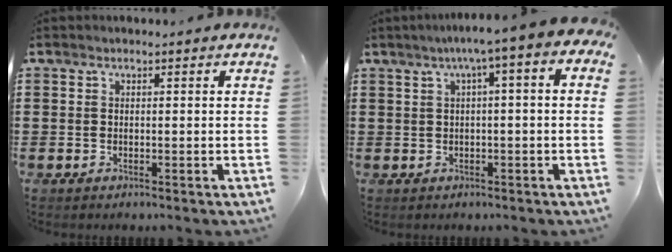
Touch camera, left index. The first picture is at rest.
{"total": 4.0, "force": [0.6, 0.1, 4.0], "torque": [-0.077, -0.002, 0.003]}